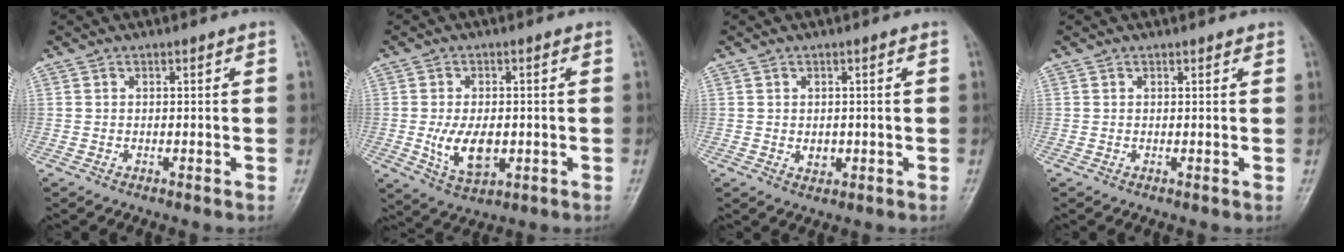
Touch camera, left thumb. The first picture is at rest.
{"total": 8.3, "force": [-1.1, 4.8, 6.6], "torque": [-0.109, -0.010, -0.011]}
{"total": 2.1, "force": [-0.1, 1.7, 1.4], "torque": [-0.012, -0.001, 0.003]}
{"total": 0.8, "force": [0.7, 0.3, 0.3], "torque": [-0.003, -0.003, 0.007]}